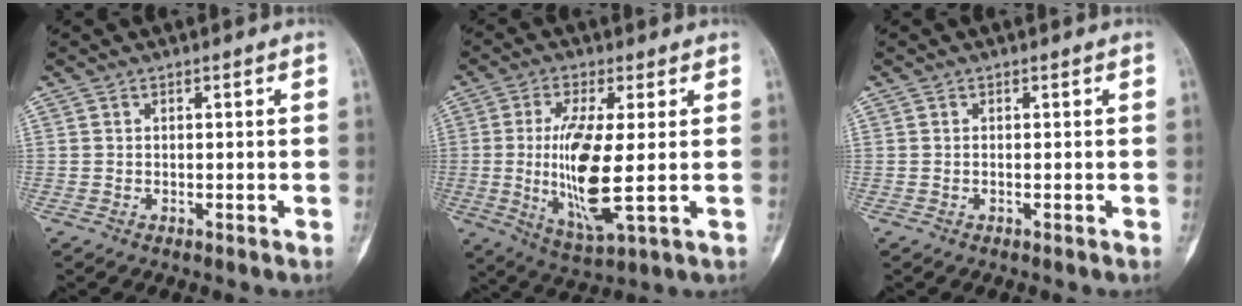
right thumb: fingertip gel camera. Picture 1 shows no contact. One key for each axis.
{"total": 13.1, "fx": -0.3, "fy": 3.2, "fz": 12.7, "tx": -0.266, "ty": -0.022, "tz": 0.000}
{"total": 0.0}